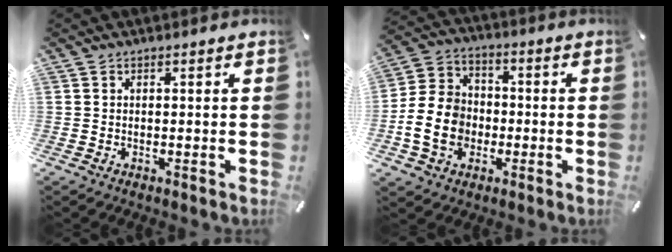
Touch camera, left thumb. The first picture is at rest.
{"total": 12.4, "force": [-3.4, 10.2, 6.1], "torque": [-0.144, 0.029, -0.060]}